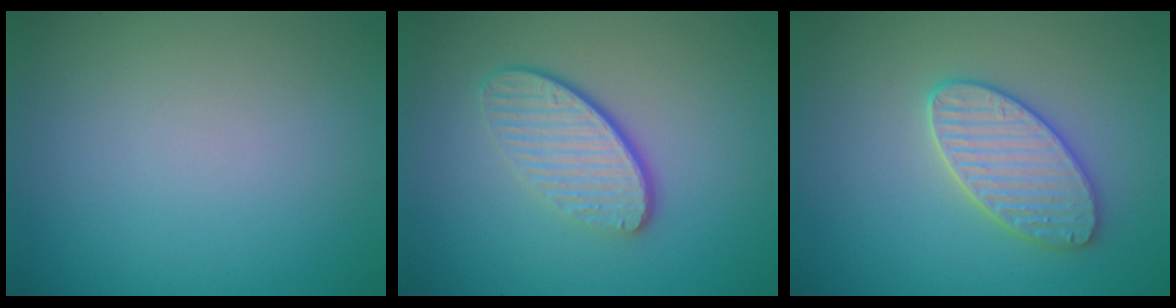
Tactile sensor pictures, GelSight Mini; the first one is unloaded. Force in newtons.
{"total": 4.3, "press": 3.1, "slide": 3.0}
{"total": 4.0, "press": 3.9, "slide": 0.9}